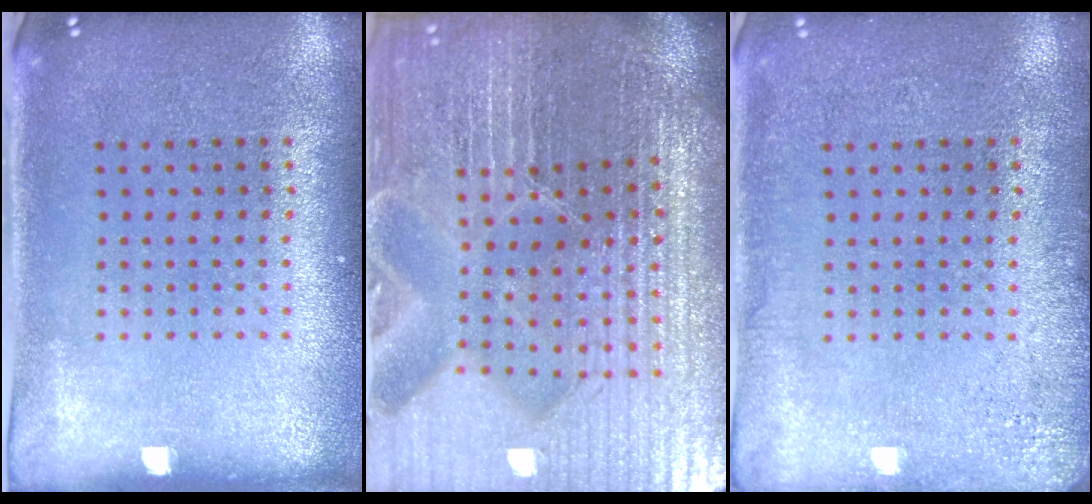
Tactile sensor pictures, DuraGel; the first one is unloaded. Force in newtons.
{"total": 6.5, "press": 5.8, "slide": 2.9}
{"total": 2.3, "press": 2.2, "slide": 0.3}